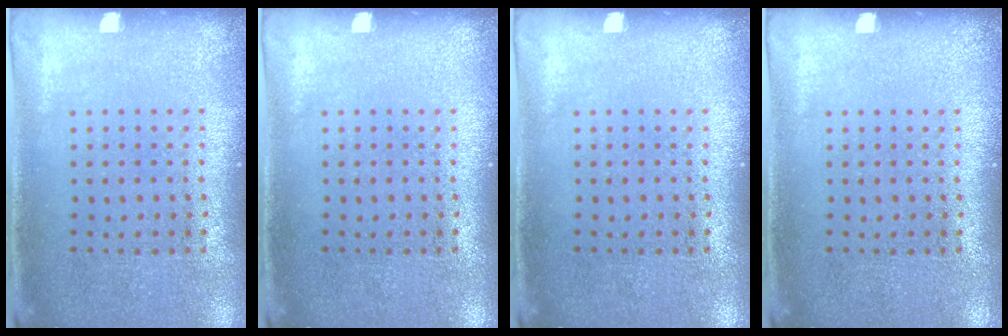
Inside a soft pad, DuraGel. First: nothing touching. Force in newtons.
{"total": 0.0}
{"total": 0.0}
{"total": 0.0}